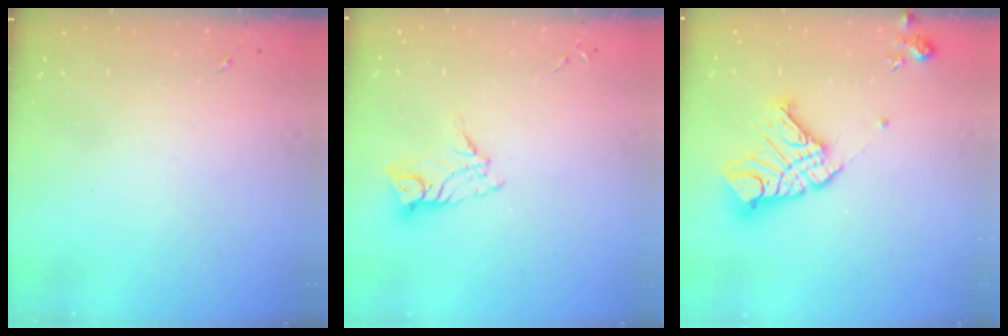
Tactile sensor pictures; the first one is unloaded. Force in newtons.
{"total": 9.7, "press": 9.6, "slide": 0.9}
{"total": 15.8, "press": 15.7, "slide": 1.9}